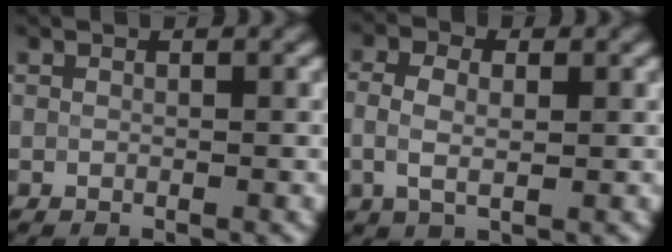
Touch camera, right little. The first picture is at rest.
{"total": 3.5, "force": [0.1, 1.9, 2.9], "torque": [-0.056, 0.001, -0.001]}